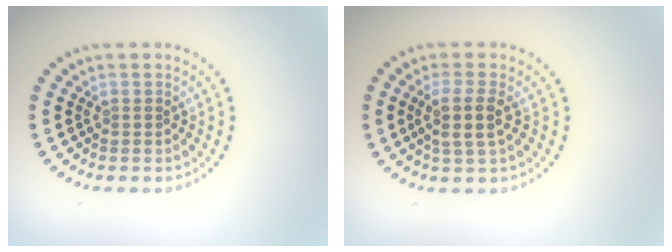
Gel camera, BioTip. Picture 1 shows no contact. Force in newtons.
{"total": 2.7, "press": 2.3, "slide": 1.4}